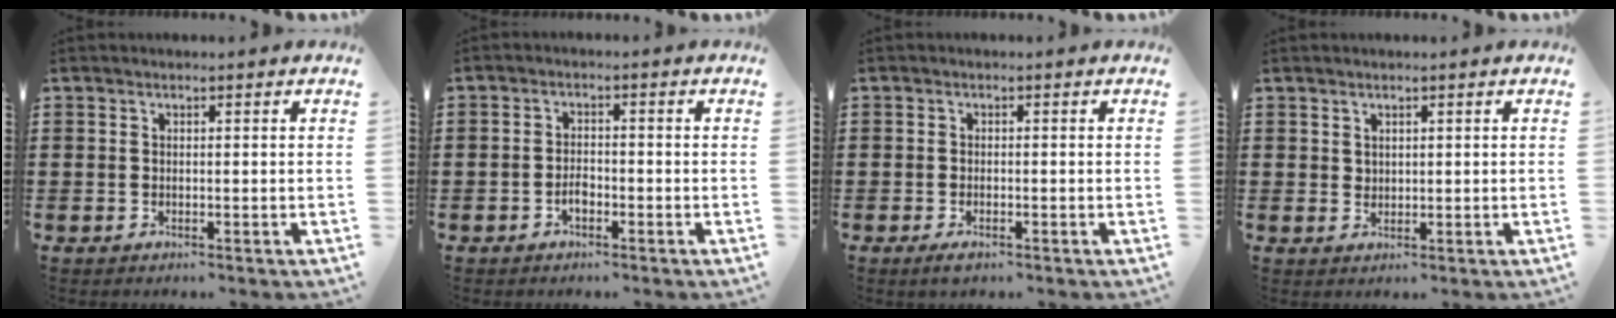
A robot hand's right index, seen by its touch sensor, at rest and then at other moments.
{"total": 2.1, "force": [-1.1, 1.1, 1.4], "torque": [-0.027, 0.003, -0.023]}
{"total": 1.1, "force": [-0.7, 0.3, 0.7], "torque": [-0.013, -0.003, -0.013]}
{"total": 1.4, "force": [1.1, 0.8, 0.2], "torque": [-0.005, 0.002, 0.021]}